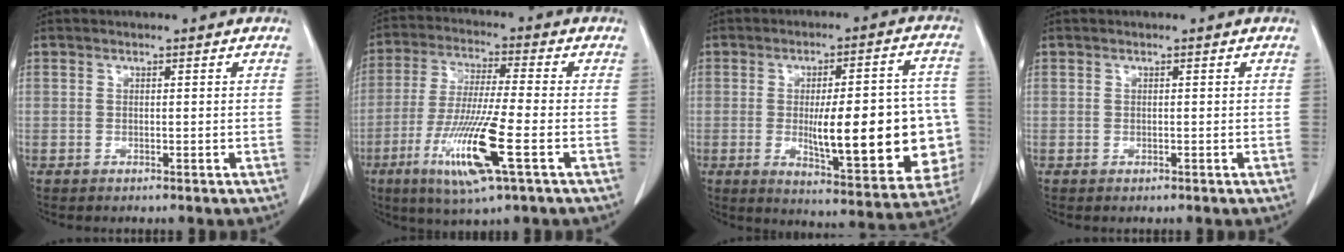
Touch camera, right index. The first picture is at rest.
{"total": 13.4, "force": [-5.0, 0.3, 12.4], "torque": [-0.251, -0.028, -0.094]}
{"total": 21.2, "force": [-2.9, 5.0, 20.3], "torque": [-0.206, 0.019, -0.017]}
{"total": 0.0}